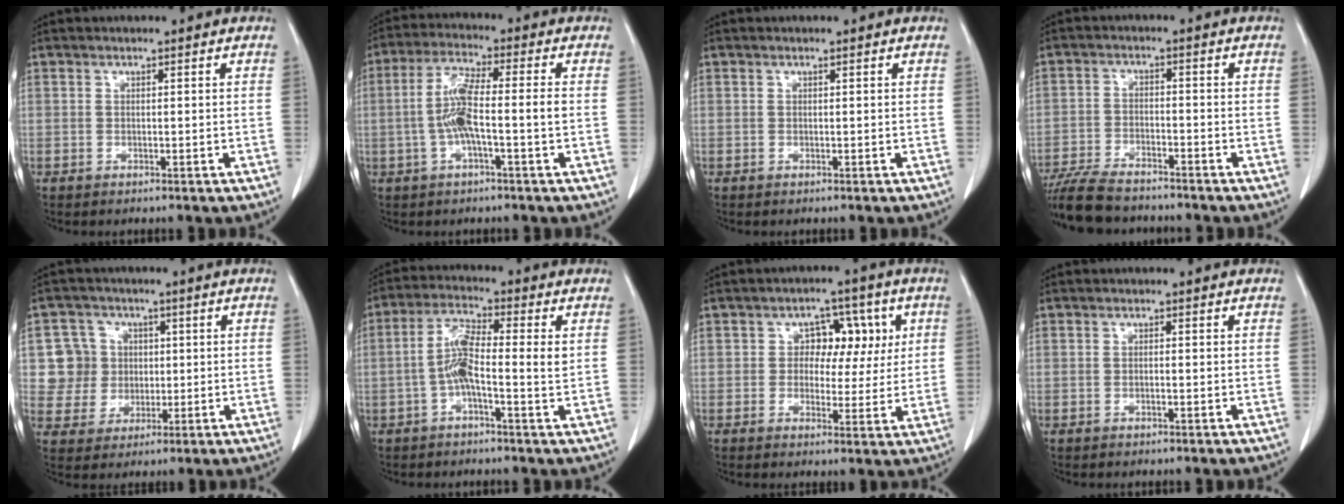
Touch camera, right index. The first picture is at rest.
{"total": 7.6, "force": [-1.2, 0.6, 7.4], "torque": [-0.154, 0.015, -0.027]}
{"total": 0.0}
{"total": 11.1, "force": [-9.8, 2.3, 4.7], "torque": [-0.085, -0.017, -0.159]}
{"total": 7.1, "force": [0.9, 7.0, 0.6], "torque": [-0.011, 0.019, 0.022]}
{"total": 6.9, "force": [-0.5, 1.0, 6.8], "torque": [-0.135, 0.017, -0.019]}
{"total": 6.5, "force": [1.4, 4.7, 4.3], "torque": [-0.042, 0.017, 0.019]}
{"total": 0.5, "force": [-0.2, 0.0, 0.5], "torque": [-0.009, 0.000, -0.003]}